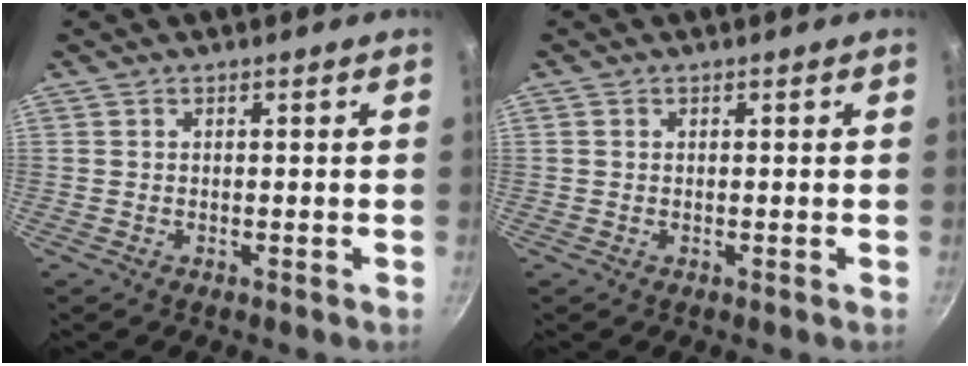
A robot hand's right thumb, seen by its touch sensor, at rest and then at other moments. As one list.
[{"total": 0.6, "force": [0.2, 0.6, 0.2], "torque": [-0.004, 0.002, 0.001]}]